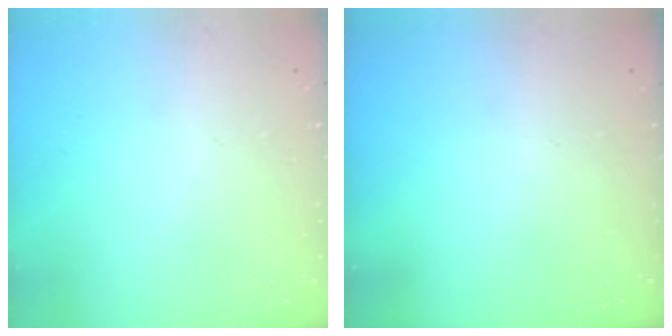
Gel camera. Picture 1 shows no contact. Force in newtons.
{"total": 0.0}